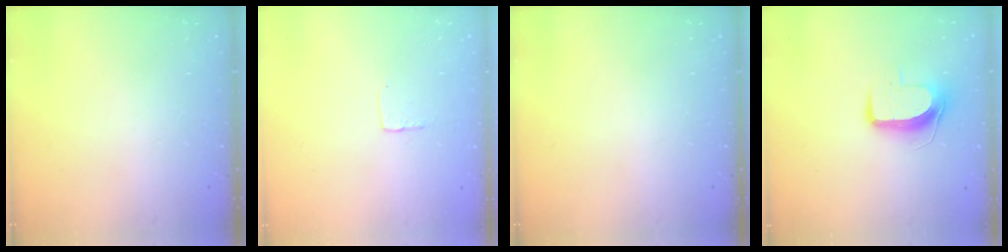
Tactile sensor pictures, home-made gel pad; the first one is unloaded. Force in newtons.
{"total": 2.7, "press": 2.7, "slide": 0.1}
{"total": 0.0}
{"total": 9.4, "press": 9.3, "slide": 0.9}